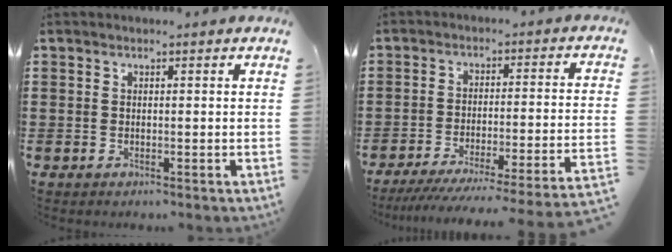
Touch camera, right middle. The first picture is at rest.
{"total": 5.7, "force": [-4.8, -0.9, 2.9], "torque": [-0.053, -0.029, -0.099]}